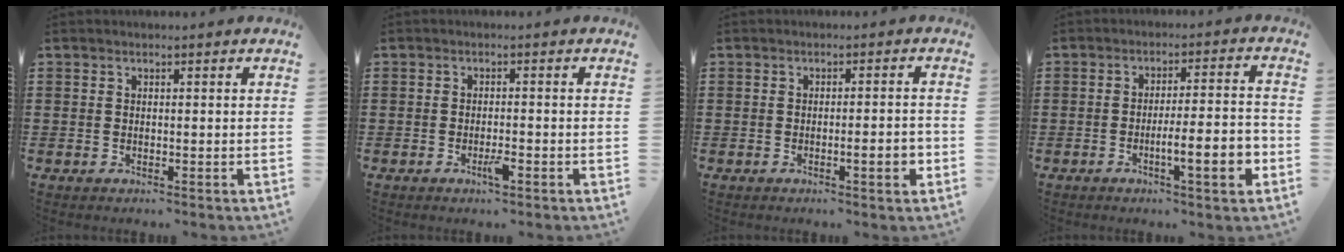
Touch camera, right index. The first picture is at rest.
{"total": 2.3, "force": [-1.2, 0.5, 1.9], "torque": [-0.032, 0.001, -0.021]}
{"total": 3.6, "force": [-1.0, 0.5, 3.4], "torque": [-0.056, -0.003, -0.016]}
{"total": 7.6, "force": [-2.7, 1.1, 7.0], "torque": [-0.105, -0.006, -0.047]}